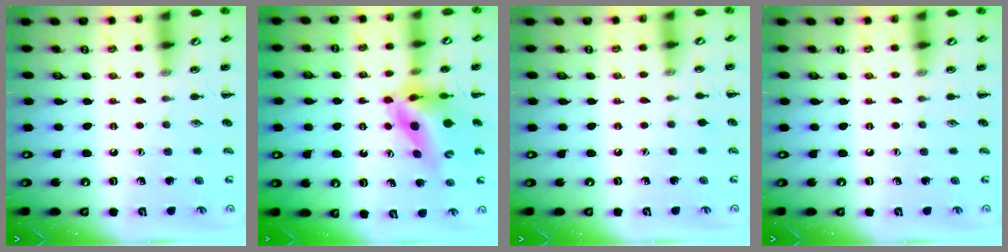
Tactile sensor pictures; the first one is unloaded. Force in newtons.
{"total": 9.8, "press": 9.3, "slide": 3.0}
{"total": 2.3, "press": 2.0, "slide": 1.0}
{"total": 0.0}